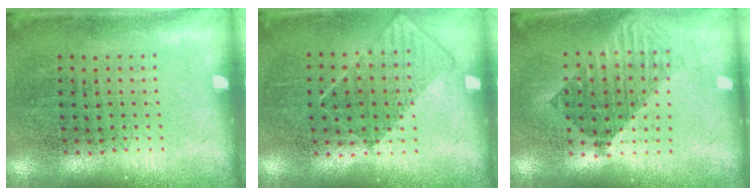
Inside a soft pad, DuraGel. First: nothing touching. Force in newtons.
{"total": 0.8, "press": 0.7, "slide": 0.5}
{"total": 1.6, "press": 1.4, "slide": 0.9}